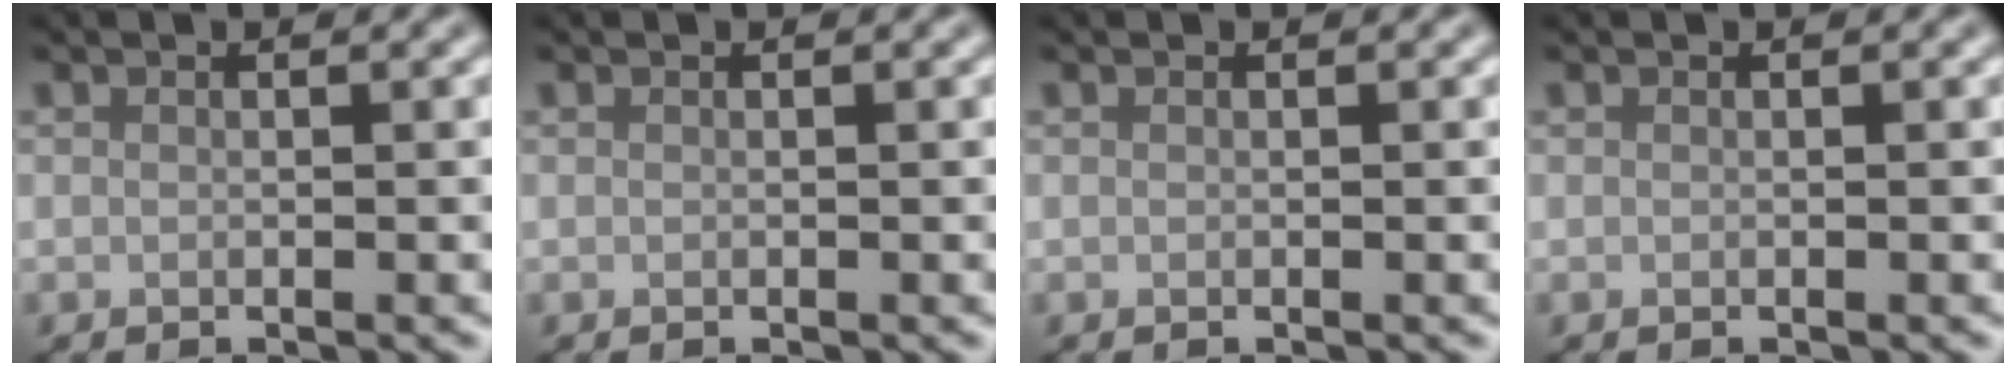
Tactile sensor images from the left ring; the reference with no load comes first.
{"total": 0.0}
{"total": 0.0}
{"total": 0.0}